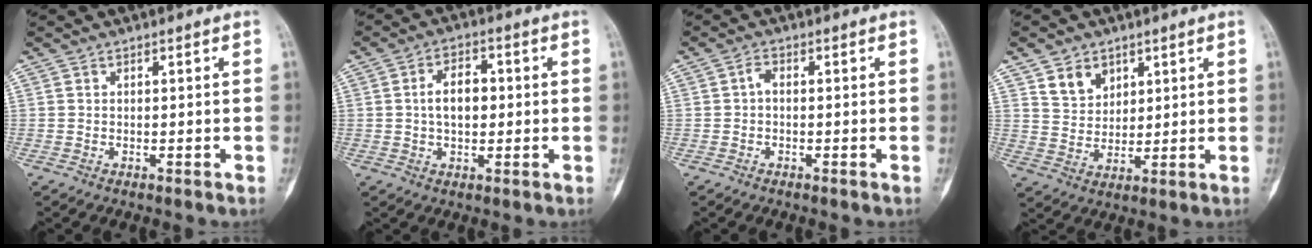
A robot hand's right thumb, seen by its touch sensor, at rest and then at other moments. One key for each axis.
{"total": 6.7, "fx": 0.3, "fy": 4.0, "fz": 5.3, "tx": -0.077, "ty": 0.014, "tz": 0.001}
{"total": 1.5, "fx": -0.2, "fy": 0.8, "fz": 1.3, "tx": -0.021, "ty": 0.003, "tz": -0.010}
{"total": 6.4, "fx": 3.6, "fy": 4.6, "fz": 2.5, "tx": -0.019, "ty": -0.026, "tz": 0.074}